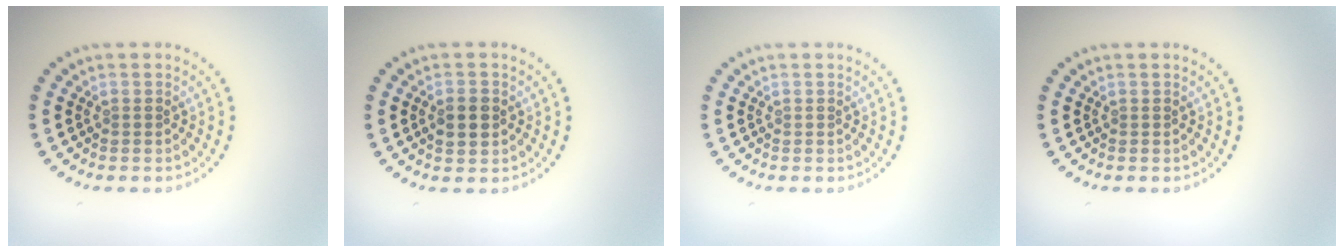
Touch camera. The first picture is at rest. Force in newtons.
{"total": 2.5, "press": 2.5, "slide": 0.2}
{"total": 0.0}
{"total": 0.0}